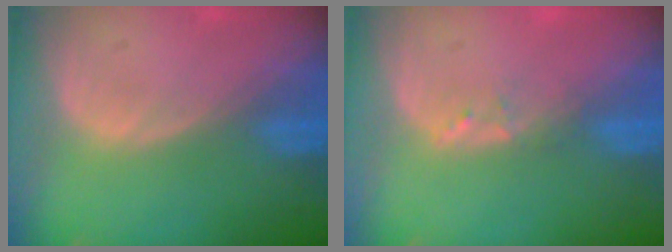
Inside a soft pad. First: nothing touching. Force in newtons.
{"total": 1.2, "press": 1.1, "slide": 0.2}